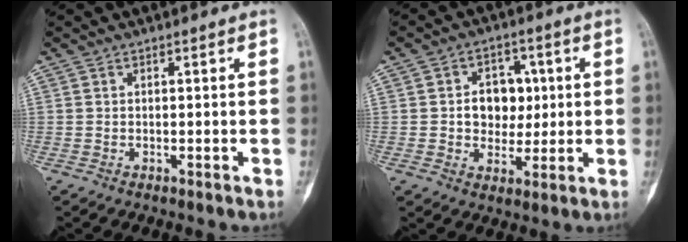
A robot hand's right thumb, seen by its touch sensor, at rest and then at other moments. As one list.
[{"total": 8.4, "force": [0.9, 6.6, 5.1], "torque": [-0.027, 0.005, 0.015]}]